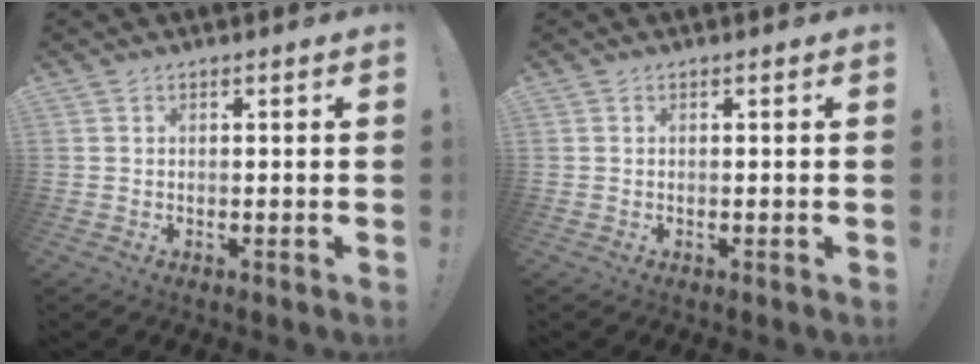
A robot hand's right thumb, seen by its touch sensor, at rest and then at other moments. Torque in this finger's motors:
{"motor_torque": [-0.06, 0.06, 0.00, 0.00, 0.00]}